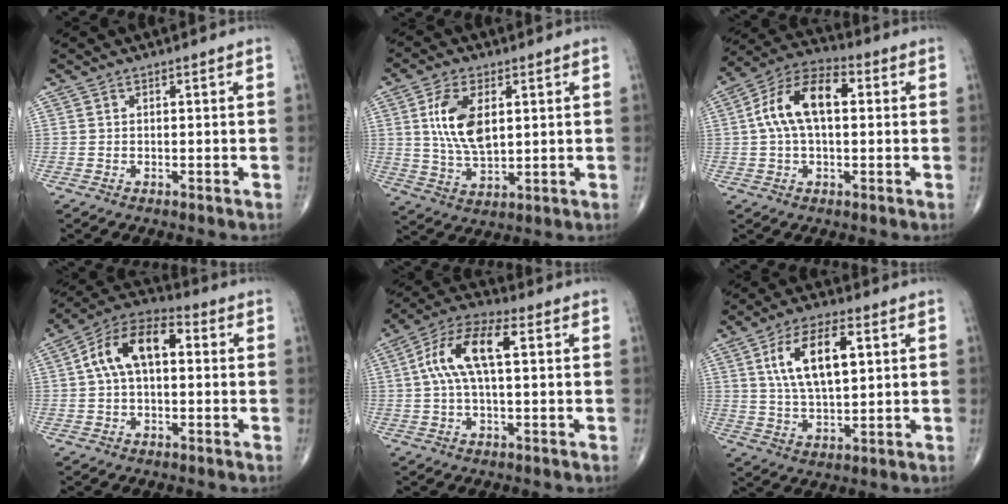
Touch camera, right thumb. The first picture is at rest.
{"total": 11.0, "force": [2.6, 5.8, 9.0], "torque": [-0.168, -0.013, 0.054]}
{"total": 12.9, "force": [1.8, 6.9, 10.7], "torque": [-0.201, 0.035, 0.023]}
{"total": 12.6, "force": [1.8, 7.1, 10.2], "torque": [-0.179, 0.039, 0.018]}
{"total": 11.4, "force": [2.0, 4.6, 10.2], "torque": [-0.214, 0.034, 0.031]}
{"total": 13.0, "force": [3.8, 5.9, 11.0], "torque": [-0.193, -0.004, 0.073]}